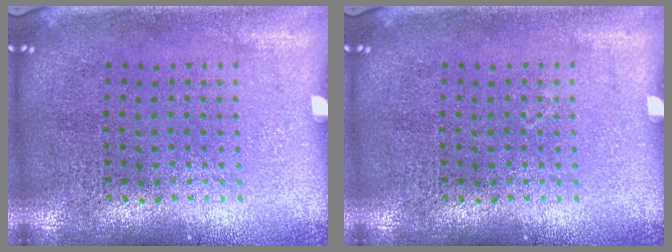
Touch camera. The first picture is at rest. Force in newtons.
{"total": 0.0}